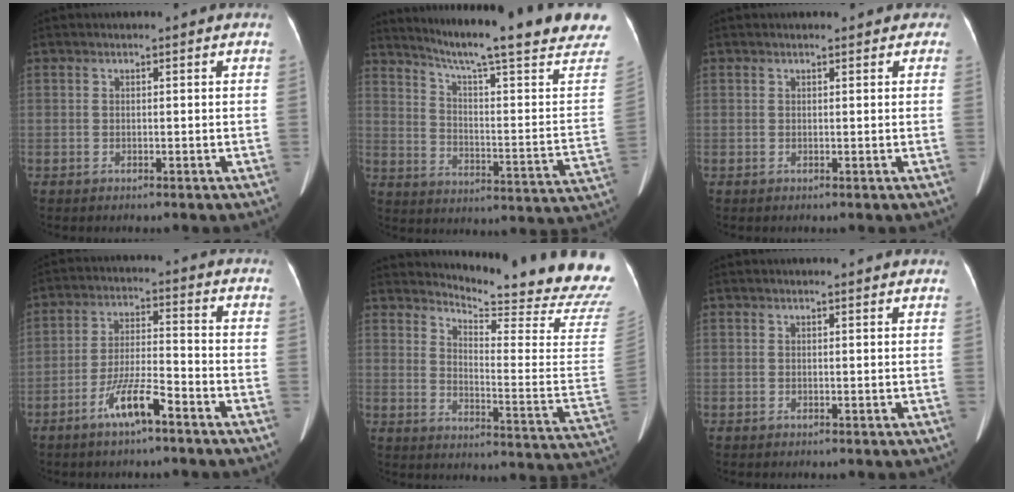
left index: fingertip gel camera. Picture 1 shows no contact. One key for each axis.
{"total": 24.7, "fx": 20.2, "fy": 0.2, "fz": 14.1, "tx": -0.209, "ty": -0.056, "tz": 0.266}
{"total": 2.9, "fx": 2.7, "fy": 0.7, "fz": 1.0, "tx": -0.012, "ty": 0.010, "tz": 0.027}
{"total": 7.2, "fx": -4.5, "fy": 0.7, "fz": 5.6, "tx": -0.115, "ty": -0.005, "tz": -0.083}
{"total": 21.7, "fx": 21.0, "fy": -0.3, "fz": 5.4, "tx": -0.091, "ty": -0.160, "tz": 0.244}
{"total": 2.8, "fx": 2.7, "fy": 0.3, "fz": 0.9, "tx": -0.016, "ty": 0.009, "tz": 0.028}